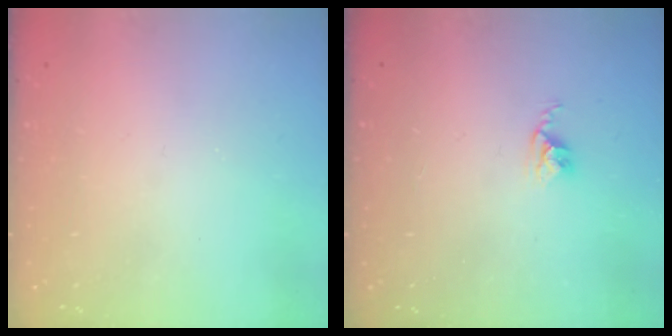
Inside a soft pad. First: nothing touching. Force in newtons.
{"total": 2.8, "press": 2.7, "slide": 0.4}